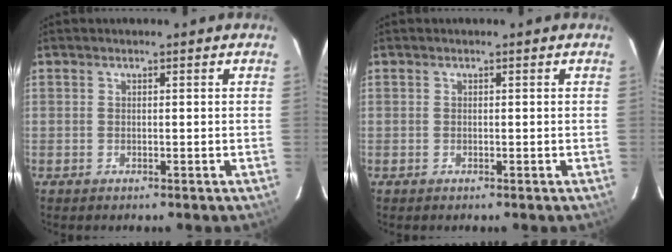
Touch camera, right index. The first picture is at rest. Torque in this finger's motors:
{"motor_torque": [-0.01, 0.00, 0.04, 0.01]}